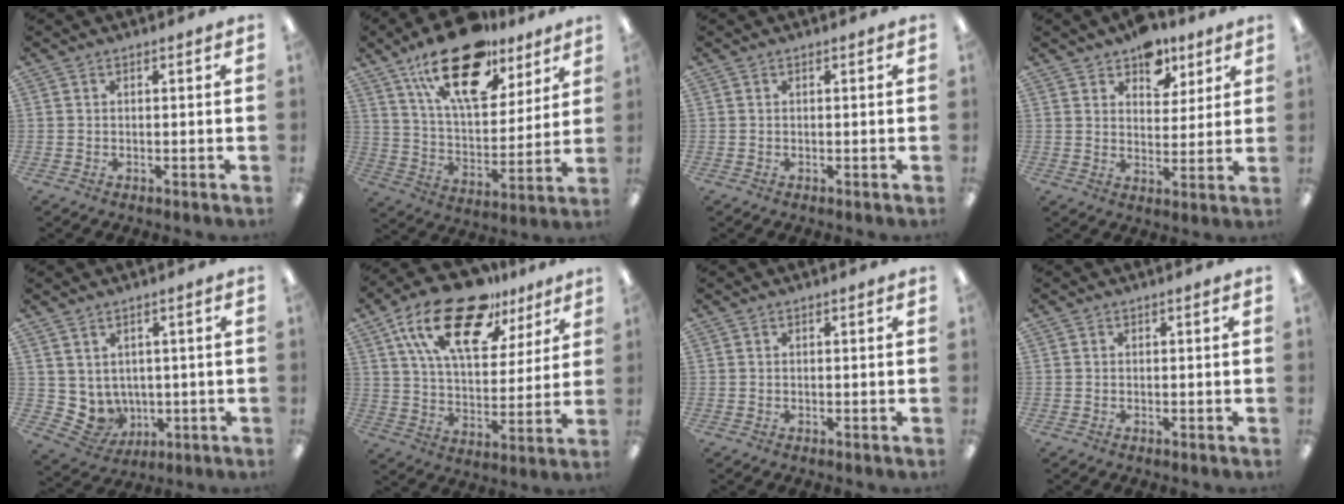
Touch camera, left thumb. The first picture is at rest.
{"total": 22.8, "force": [14.4, 10.4, 14.2], "torque": [-0.231, -0.070, 0.249]}
{"total": 0.0}
{"total": 9.6, "force": [6.8, 5.9, 3.3], "torque": [-0.038, -0.036, 0.122]}
{"total": 5.3, "force": [1.9, 4.8, 1.0], "torque": [-0.043, -0.024, 0.044]}
{"total": 21.9, "force": [13.5, 10.3, 13.8], "torque": [-0.240, -0.061, 0.237]}
{"total": 0.0}
{"total": 0.0}